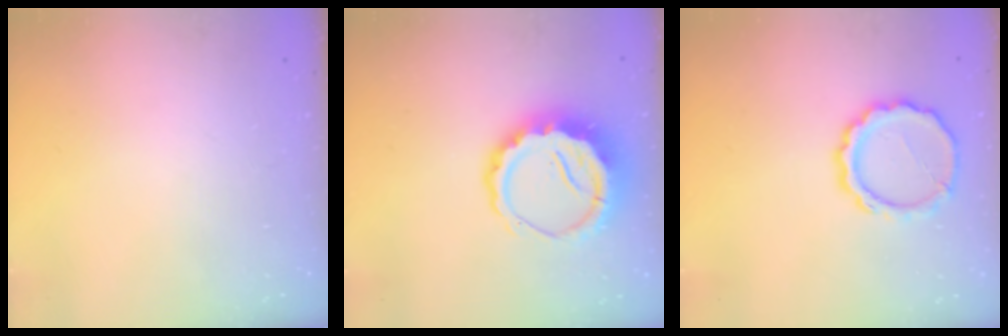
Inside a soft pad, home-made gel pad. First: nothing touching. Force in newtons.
{"total": 9.5, "press": 9.2, "slide": 2.2}
{"total": 11.3, "press": 11.0, "slide": 2.2}